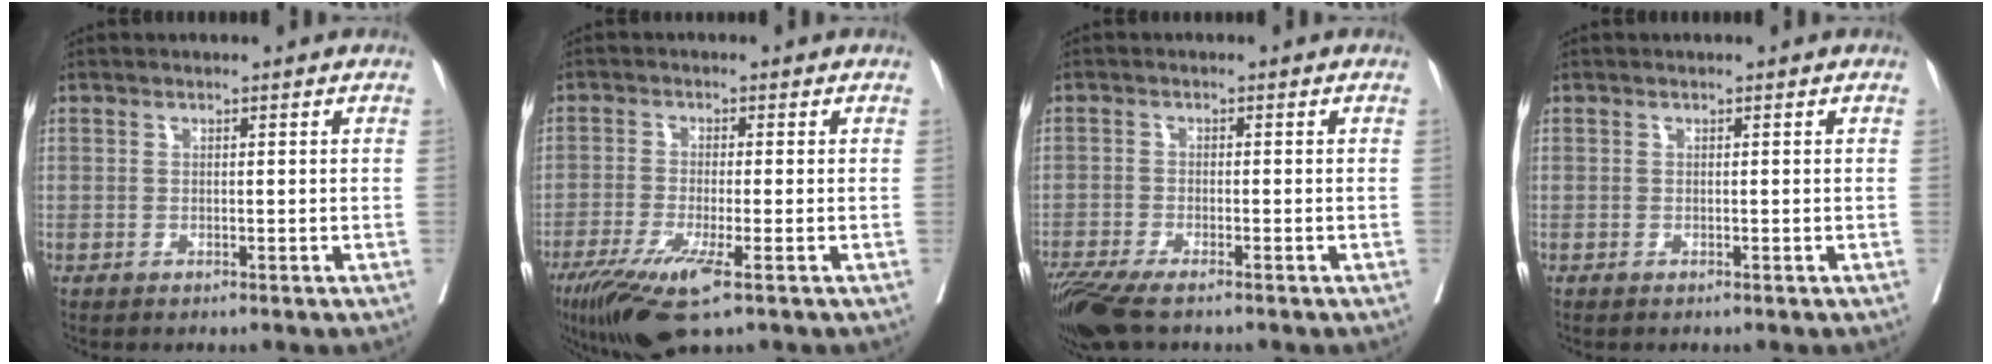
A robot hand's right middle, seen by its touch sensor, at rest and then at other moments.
{"total": 8.3, "force": [-4.6, 1.0, 6.9], "torque": [-0.127, -0.024, -0.078]}
{"total": 7.8, "force": [-5.9, 1.5, 4.8], "torque": [-0.086, -0.018, -0.105]}
{"total": 0.0}